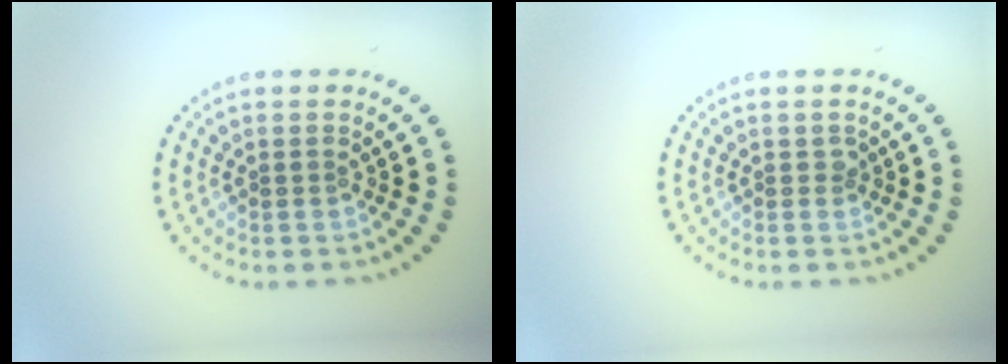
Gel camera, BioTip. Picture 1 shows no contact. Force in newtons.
{"total": 0.6, "press": 0.6, "slide": 0.2}